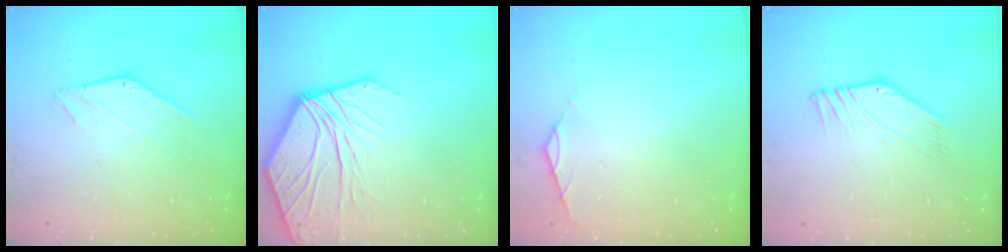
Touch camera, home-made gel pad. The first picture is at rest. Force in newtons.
{"total": 11.8, "press": 11.7, "slide": 1.7}
{"total": 0.7, "press": 0.6, "slide": 0.4}
{"total": 2.9, "press": 2.9, "slide": 0.2}